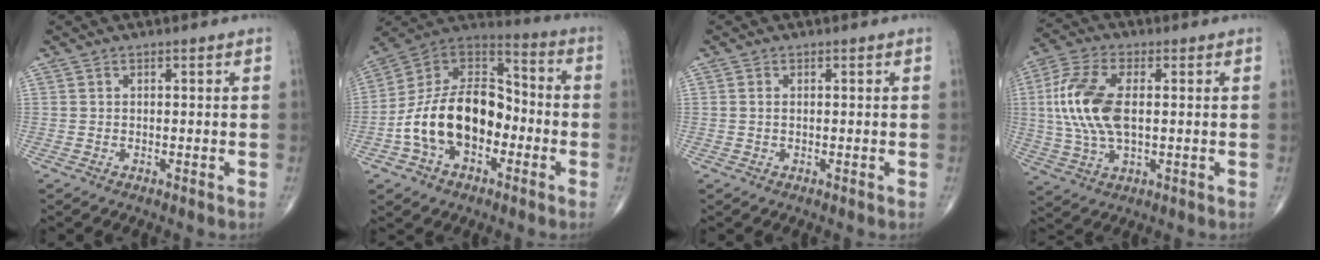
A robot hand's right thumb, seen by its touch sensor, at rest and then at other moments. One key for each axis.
{"total": 19.6, "fx": -4.7, "fy": 12.7, "fz": 14.2, "tx": -0.224, "ty": 0.056, "tz": -0.084}
{"total": 0.8, "fx": 0.0, "fy": 0.4, "fz": 0.6, "tx": -0.018, "ty": 0.003, "tz": 0.003}
{"total": 13.9, "fx": 1.2, "fy": 7.1, "fz": 11.9, "tx": -0.267, "ty": 0.006, "tz": 0.023}